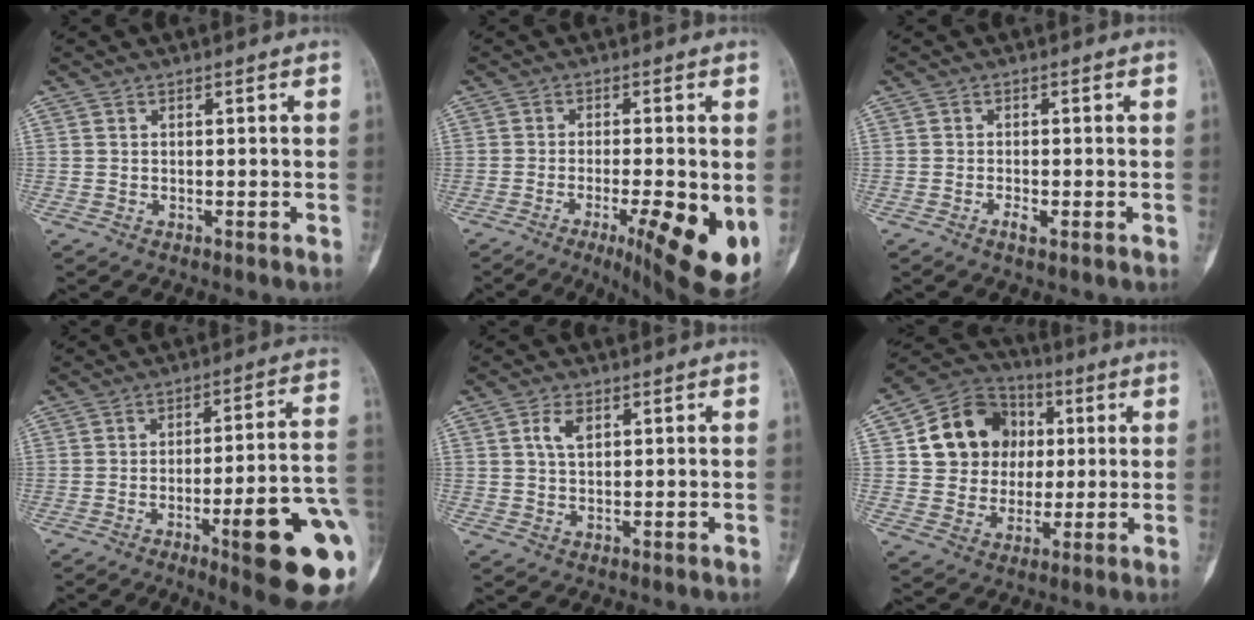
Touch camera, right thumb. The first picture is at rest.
{"total": 13.7, "force": [-4.1, 3.0, 12.8], "torque": [-0.145, -0.014, -0.049]}
{"total": 1.8, "force": [-0.8, 0.6, 1.5], "torque": [-0.026, 0.000, -0.016]}
{"total": 20.7, "force": [-6.8, 3.7, 19.2], "torque": [-0.202, 0.019, -0.083]}
{"total": 3.2, "force": [1.2, 1.7, 2.4], "torque": [-0.046, 0.000, 0.023]}
{"total": 15.2, "force": [2.9, 13.3, 6.9], "torque": [-0.078, 0.010, 0.052]}